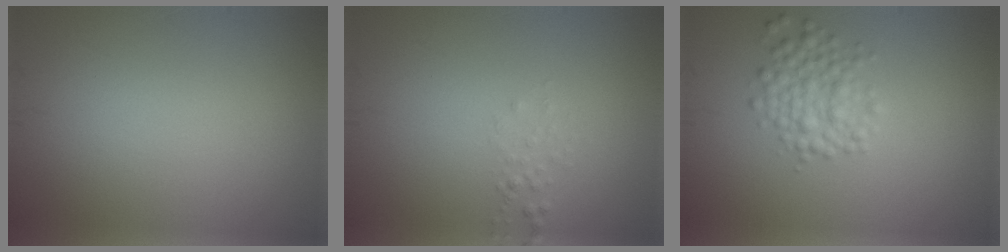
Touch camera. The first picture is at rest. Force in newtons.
{"total": 0.7, "press": 0.7, "slide": 0.1}
{"total": 3.1, "press": 3.1, "slide": 0.1}